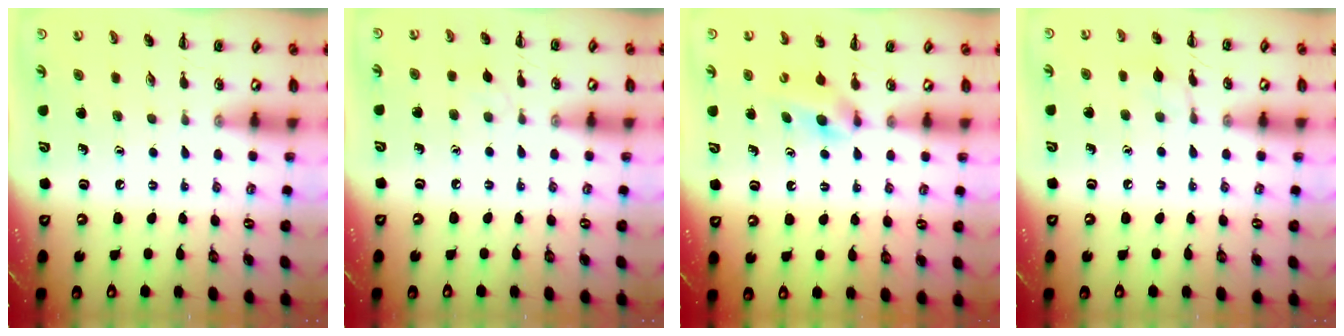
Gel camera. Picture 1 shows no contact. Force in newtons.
{"total": 2.9, "press": 2.7, "slide": 1.2}
{"total": 3.9, "press": 3.7, "slide": 1.4}
{"total": 5.4, "press": 5.1, "slide": 1.9}